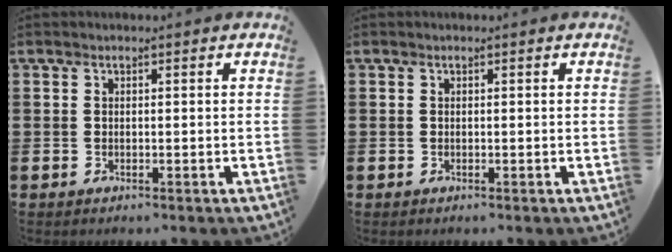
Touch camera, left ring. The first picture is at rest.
{"total": 0.0}